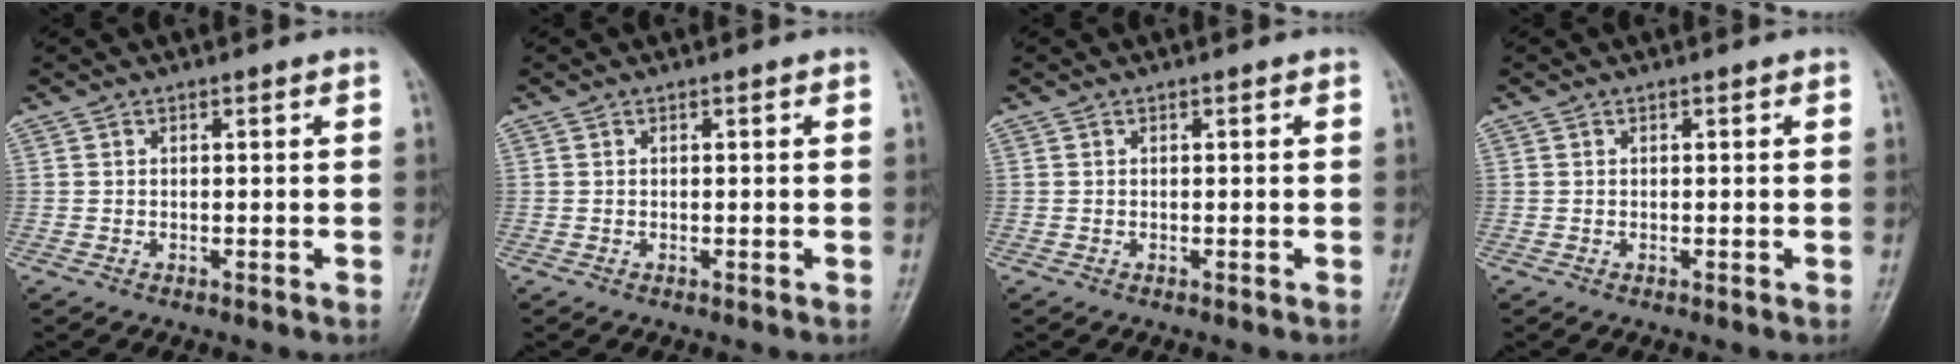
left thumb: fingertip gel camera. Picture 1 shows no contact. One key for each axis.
{"total": 0.0}
{"total": 0.0}
{"total": 0.0}